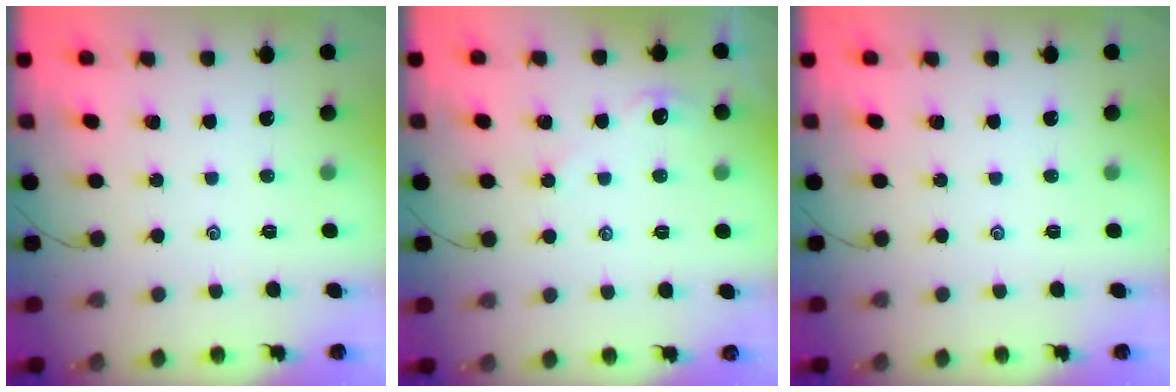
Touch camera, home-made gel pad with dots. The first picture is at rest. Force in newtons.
{"total": 1.8, "press": 1.8, "slide": 0.2}
{"total": 0.0}